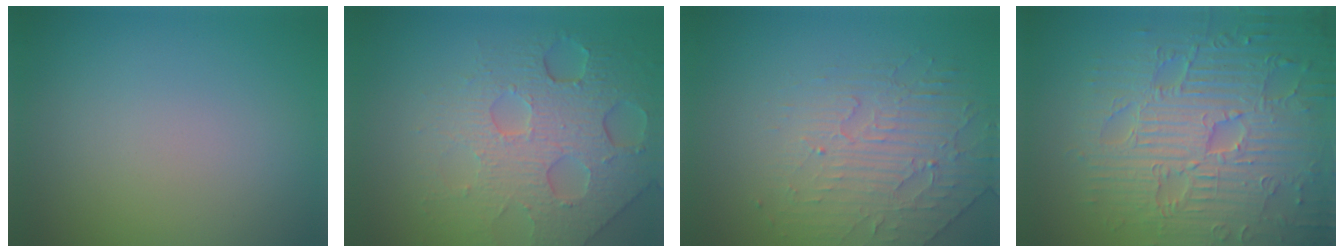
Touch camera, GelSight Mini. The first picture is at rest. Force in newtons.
{"total": 8.2, "press": 5.4, "slide": 6.1}
{"total": 2.8, "press": 2.3, "slide": 1.6}
{"total": 9.6, "press": 7.0, "slide": 6.6}